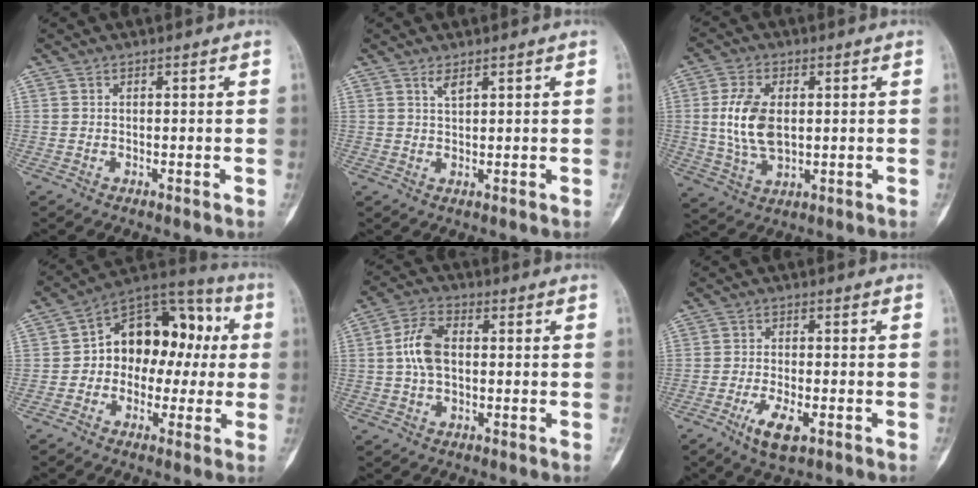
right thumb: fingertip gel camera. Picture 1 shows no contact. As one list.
[{"total": 1.7, "force": [1.2, 0.3, 1.2], "torque": [-0.022, -0.009, 0.025]}, {"total": 10.4, "force": [1.0, 6.0, 8.4], "torque": [-0.168, -0.008, 0.027]}, {"total": 16.6, "force": [0.8, 11.5, 11.9], "torque": [-0.116, 0.052, -0.001]}, {"total": 7.5, "force": [0.4, 4.5, 6.0], "torque": [-0.121, 0.016, 0.002]}, {"total": 5.9, "force": [-2.7, 2.2, 4.7], "torque": [-0.089, 0.003, -0.044]}]